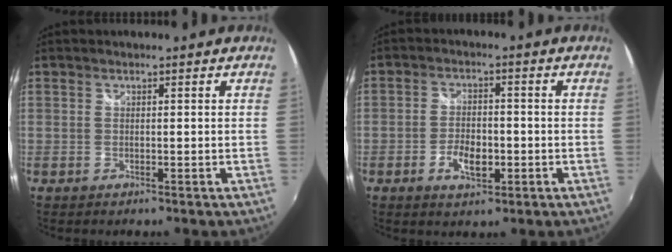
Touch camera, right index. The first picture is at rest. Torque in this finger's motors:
{"motor_torque": [0.13, -0.03, 0.17, 0.02]}